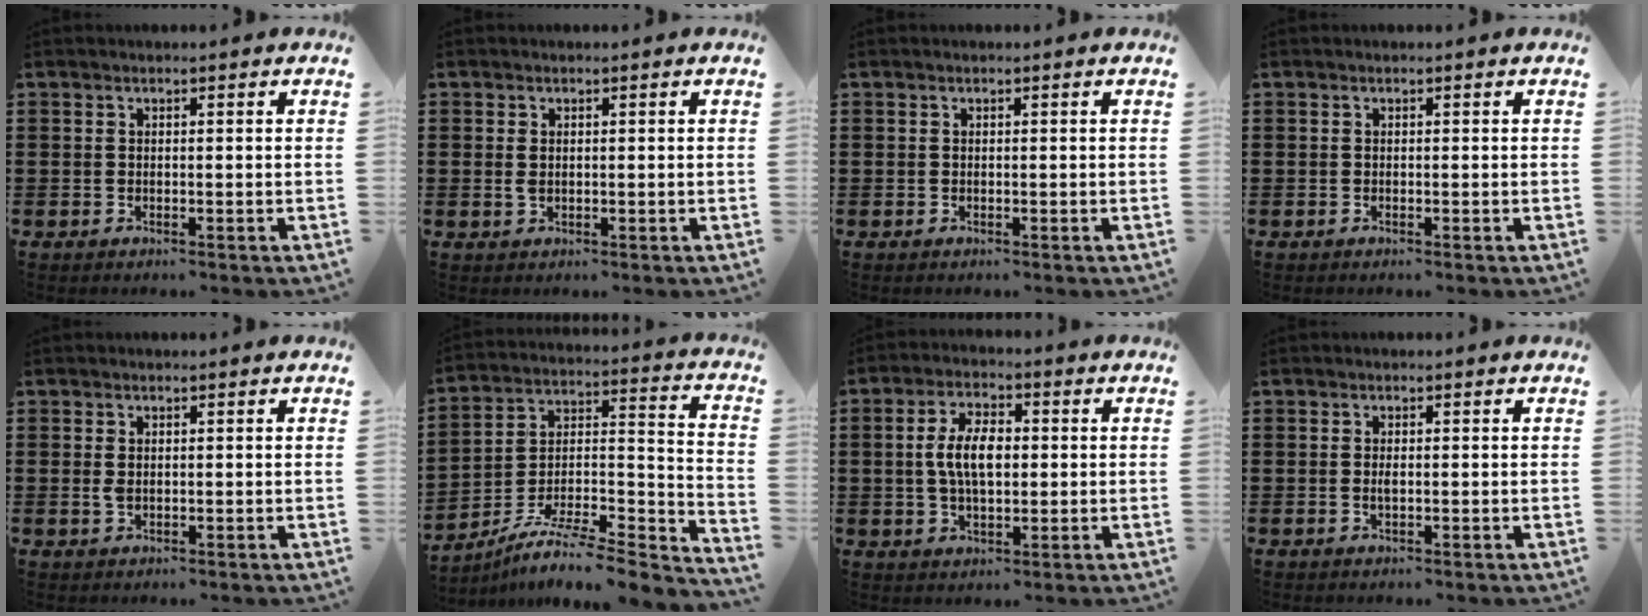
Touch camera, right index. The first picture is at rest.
{"total": 1.3, "force": [0.2, 0.7, 1.1], "torque": [-0.032, 0.001, 0.001]}
{"total": 0.0}
{"total": 0.0}
{"total": 1.6, "force": [0.2, 0.9, 1.3], "torque": [-0.036, 0.001, 0.001]}
{"total": 6.9, "force": [-5.3, 1.5, 4.1], "torque": [-0.068, 0.000, -0.105]}
{"total": 6.9, "force": [0.2, 3.4, 6.0], "torque": [-0.129, 0.008, -0.002]}
{"total": 1.2, "force": [-0.1, 0.4, 1.1], "torque": [-0.022, 0.000, -0.002]}